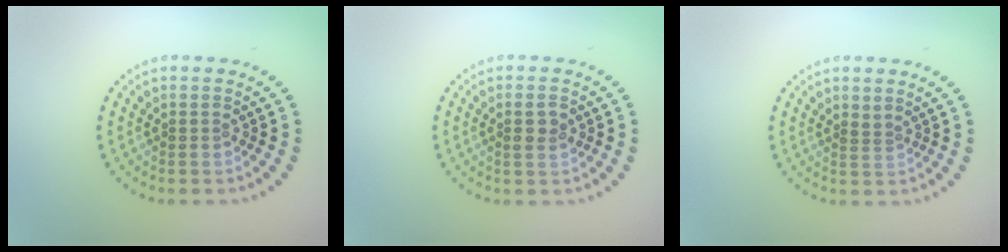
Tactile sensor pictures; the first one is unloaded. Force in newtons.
{"total": 1.6, "press": 1.6, "slide": 0.3}
{"total": 0.5, "press": 0.2, "slide": 0.5}